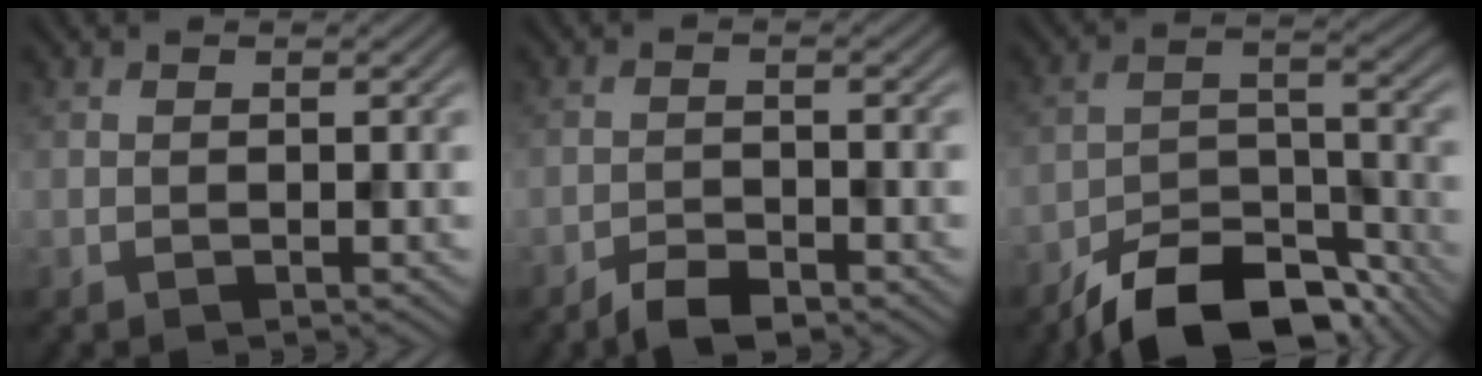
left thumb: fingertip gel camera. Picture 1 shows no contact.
{"total": 3.2, "force": [-2.6, 1.0, 1.6], "torque": [-0.026, 0.002, -0.051]}
{"total": 11.9, "force": [-9.4, 4.7, 5.7], "torque": [-0.090, -0.006, -0.163]}